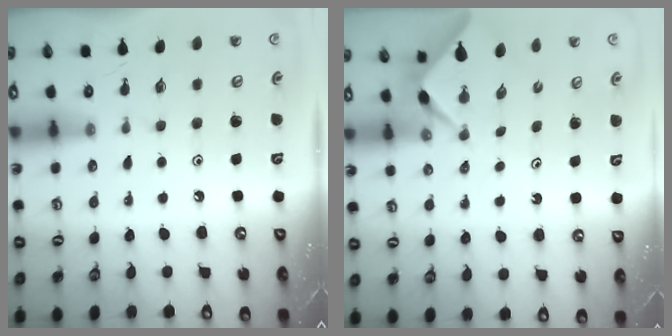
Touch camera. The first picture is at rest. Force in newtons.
{"total": 2.3, "press": 2.3, "slide": 0.3}